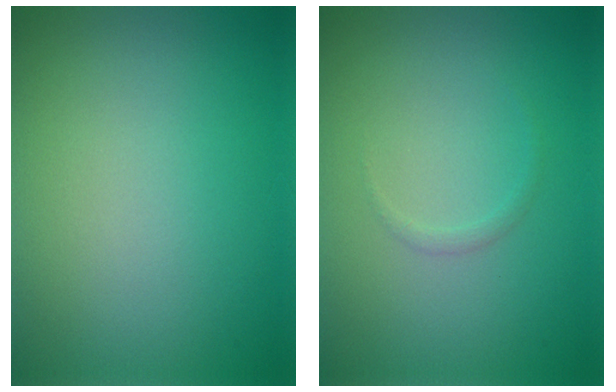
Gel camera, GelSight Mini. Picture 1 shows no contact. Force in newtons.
{"total": 0.6, "press": 0.6, "slide": 0.0}